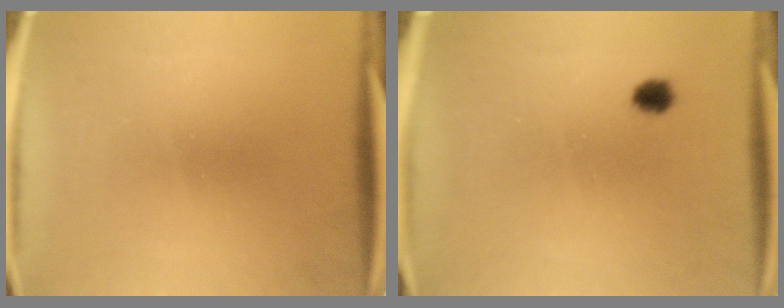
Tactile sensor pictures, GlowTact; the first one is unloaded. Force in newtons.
{"total": 2.1}